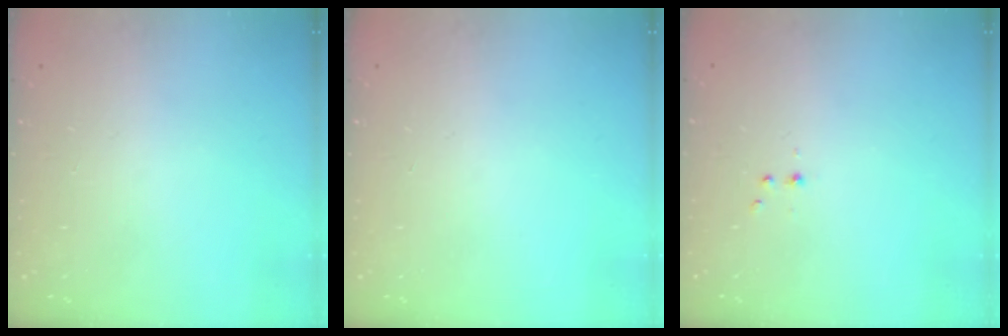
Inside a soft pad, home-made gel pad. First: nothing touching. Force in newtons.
{"total": 0.0}
{"total": 2.2, "press": 1.9, "slide": 1.0}